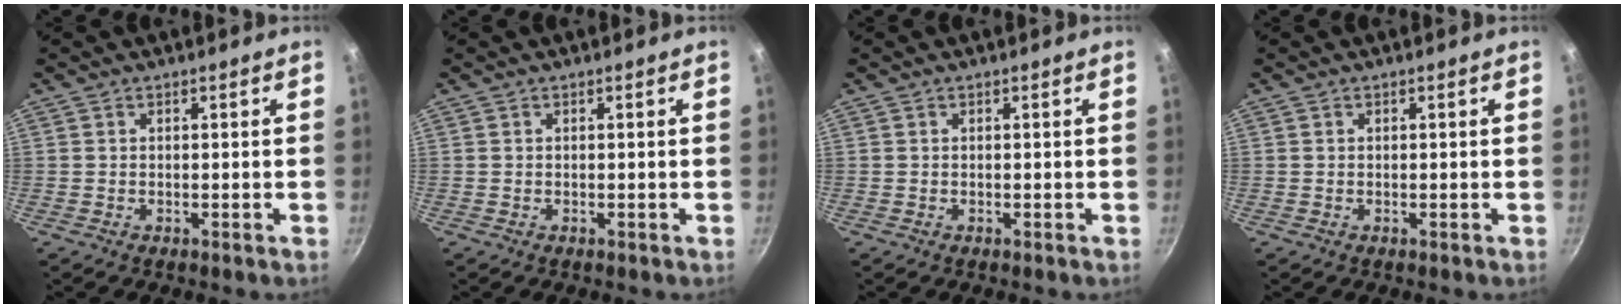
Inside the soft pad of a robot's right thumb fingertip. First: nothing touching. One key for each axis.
{"total": 0.0}
{"total": 0.0}
{"total": 0.0}